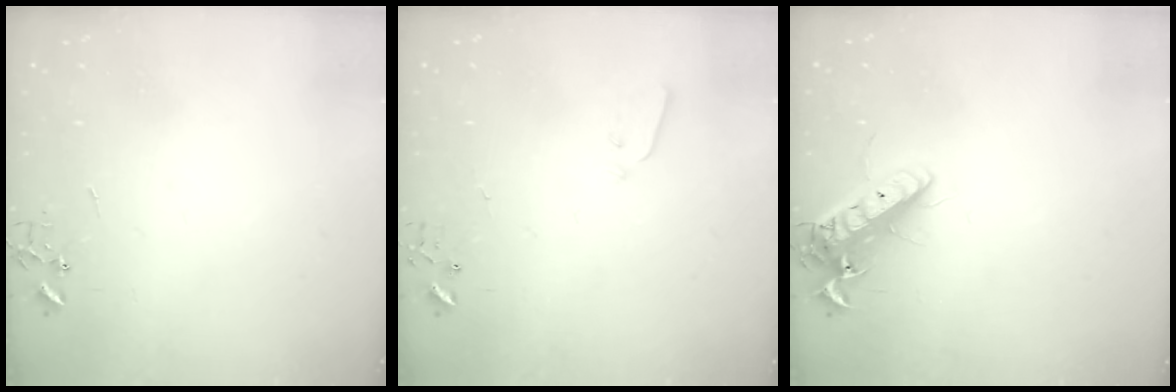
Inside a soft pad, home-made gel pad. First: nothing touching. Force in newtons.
{"total": 3.0, "press": 3.0, "slide": 0.3}
{"total": 15.0, "press": 14.8, "slide": 2.4}